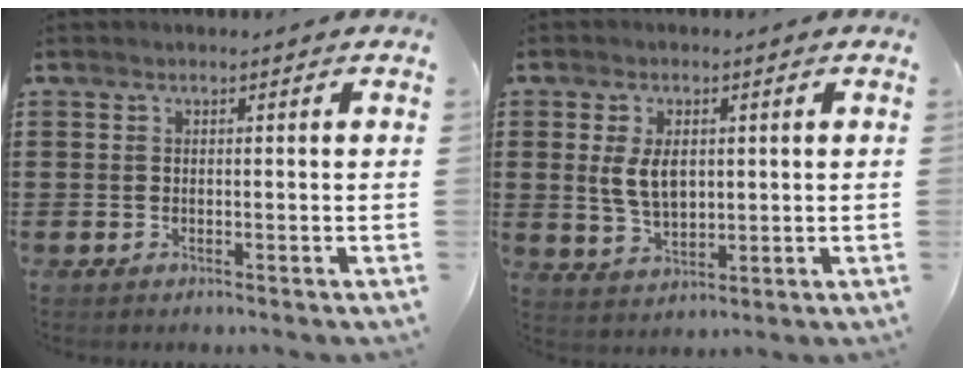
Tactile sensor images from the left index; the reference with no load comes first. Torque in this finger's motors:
{"motor_torque": [0.77, -0.41, 0.32, 0.14]}